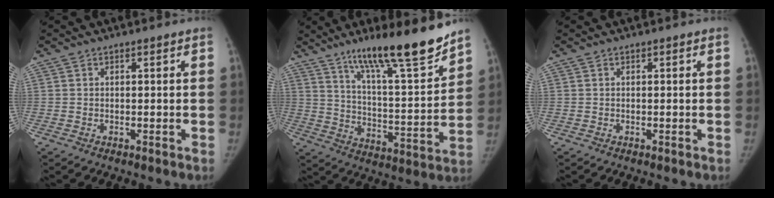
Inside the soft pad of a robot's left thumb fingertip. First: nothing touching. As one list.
[{"total": 19.3, "force": [14.2, 2.7, 12.7], "torque": [-0.174, -0.088, 0.236]}, {"total": 0.0}]